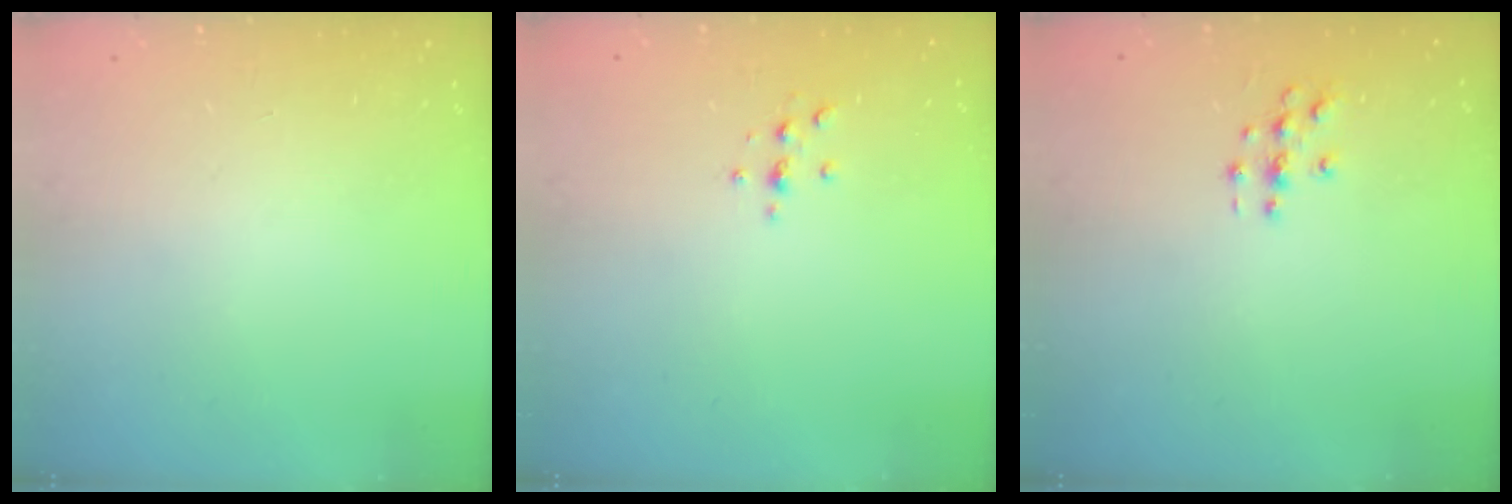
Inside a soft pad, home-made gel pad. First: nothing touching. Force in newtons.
{"total": 2.2, "press": 2.1, "slide": 0.2}
{"total": 3.0, "press": 3.0, "slide": 0.3}